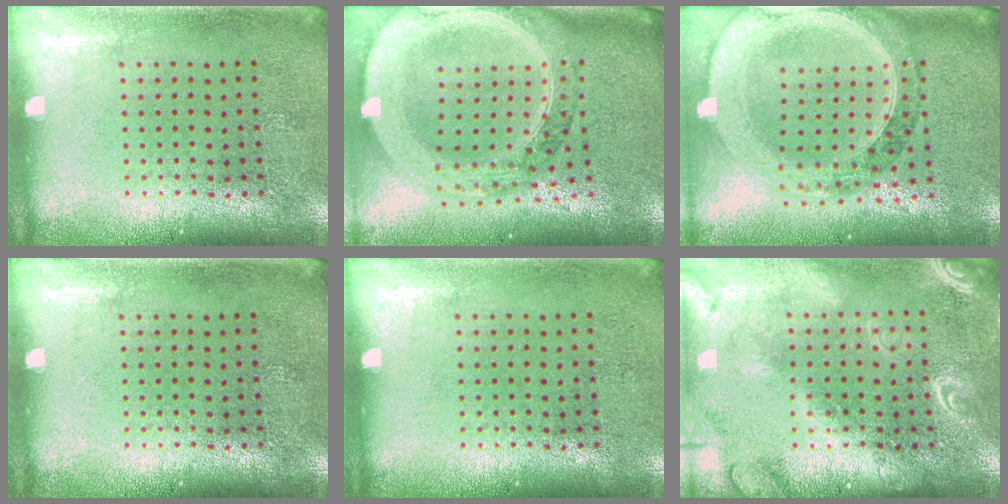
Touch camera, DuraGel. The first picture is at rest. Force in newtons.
{"total": 3.5, "press": 2.8, "slide": 2.0}
{"total": 1.6, "press": 1.5, "slide": 0.6}
{"total": 0.0}
{"total": 0.0}
{"total": 2.6, "press": 2.5, "slide": 0.3}